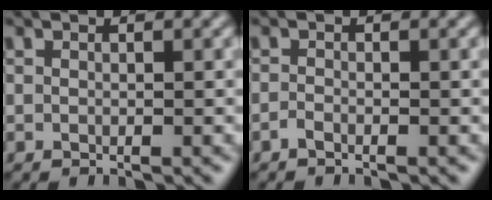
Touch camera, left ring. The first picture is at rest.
{"total": 0.7, "force": [-0.5, 0.2, 0.4], "torque": [-0.009, -0.001, -0.013]}